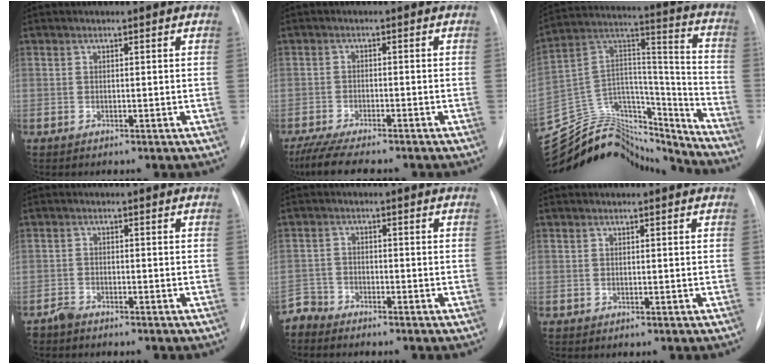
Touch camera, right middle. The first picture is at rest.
{"total": 9.5, "force": [-8.0, 1.2, 4.9], "torque": [-0.080, -0.019, -0.124]}
{"total": 23.9, "force": [-22.3, 7.2, 4.7], "torque": [-0.117, 0.069, -0.351]}
{"total": 1.7, "force": [-1.6, 0.5, 0.3], "torque": [-0.013, -0.001, -0.028]}
{"total": 3.3, "force": [-3.1, 0.6, -1.0], "torque": [0.021, -0.007, -0.062]}
{"total": 0.0}